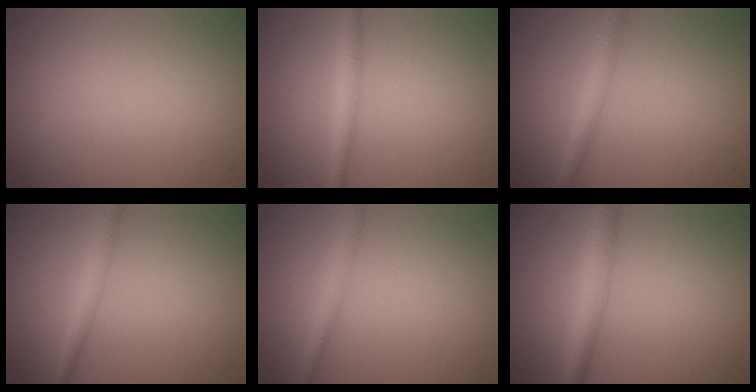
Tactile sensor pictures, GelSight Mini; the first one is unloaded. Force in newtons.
{"total": 2.0, "press": 2.0, "slide": 0.0}
{"total": 2.3, "press": 2.3, "slide": 0.1}
{"total": 2.3, "press": 2.3, "slide": 0.1}
{"total": 1.9, "press": 1.9, "slide": 0.0}
{"total": 3.6, "press": 3.6, "slide": 0.2}